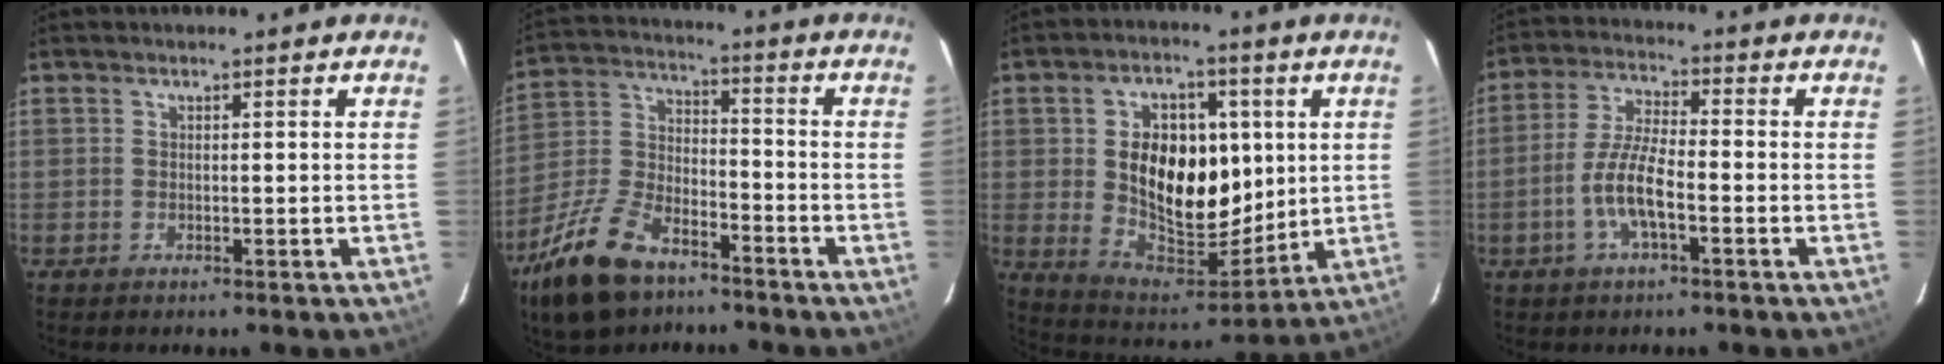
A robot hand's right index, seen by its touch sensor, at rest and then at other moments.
{"total": 17.2, "force": [-11.3, 8.3, 9.9], "torque": [-0.224, -0.001, -0.210]}
{"total": 17.2, "force": [2.5, 11.1, 12.9], "torque": [-0.234, 0.003, 0.059]}
{"total": 7.9, "force": [-3.1, 1.9, 7.0], "torque": [-0.147, 0.001, -0.060]}